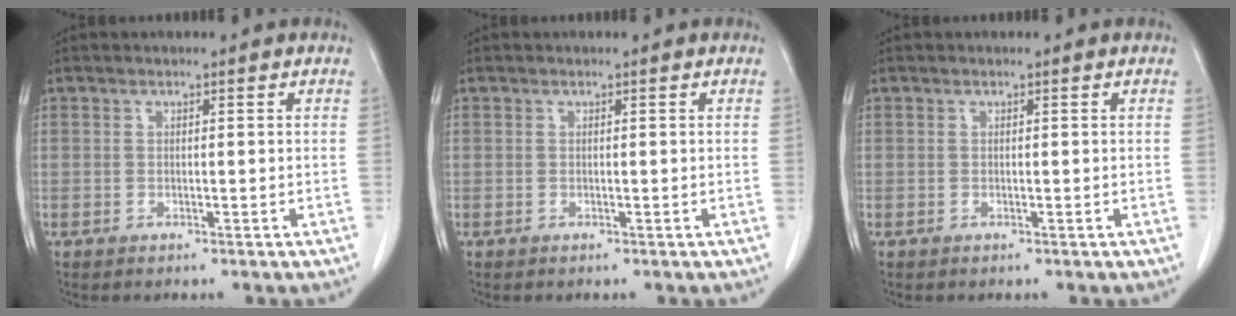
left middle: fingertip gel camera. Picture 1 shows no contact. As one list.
[{"total": 0.0}, {"total": 0.0}]